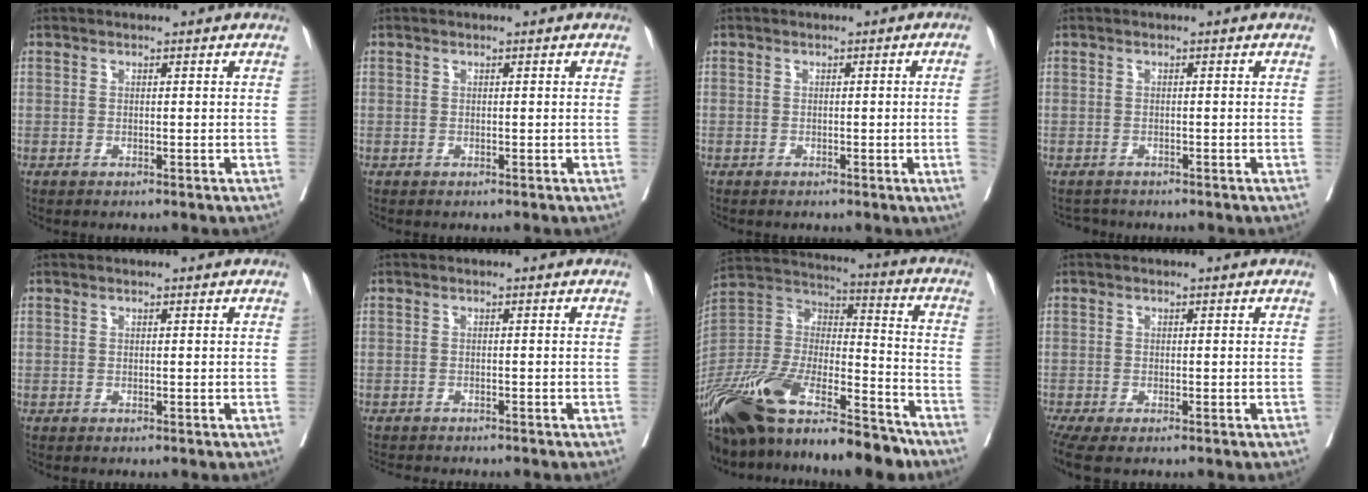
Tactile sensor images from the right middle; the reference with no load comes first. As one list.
[{"total": 0.0}, {"total": 2.2, "force": [-0.3, -0.7, 2.1], "torque": [-0.026, -0.004, -0.003]}, {"total": 1.4, "force": [-1.3, 0.4, -0.3], "torque": [-0.003, -0.007, -0.021]}, {"total": 0.0}, {"total": 4.7, "force": [-4.3, 0.9, 1.6], "torque": [-0.027, -0.011, -0.062]}, {"total": 27.8, "force": [-20.9, 7.7, 16.7], "torque": [-0.333, -0.023, -0.367]}, {"total": 4.7, "force": [-3.3, 1.4, 3.0], "torque": [-0.066, -0.012, -0.059]}]